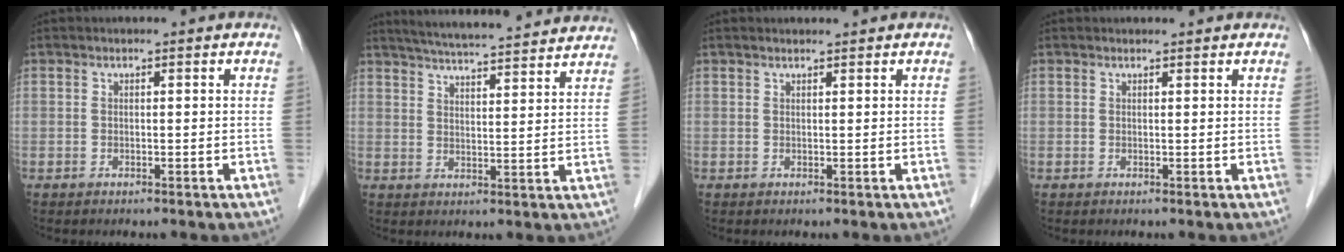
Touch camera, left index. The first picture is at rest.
{"total": 18.7, "force": [17.3, 1.1, 7.0], "torque": [-0.111, 0.017, 0.230]}
{"total": 0.8, "force": [0.8, 0.0, 0.2], "torque": [-0.006, 0.005, 0.016]}
{"total": 1.1, "force": [1.1, 0.2, 0.1], "torque": [-0.011, 0.005, 0.013]}